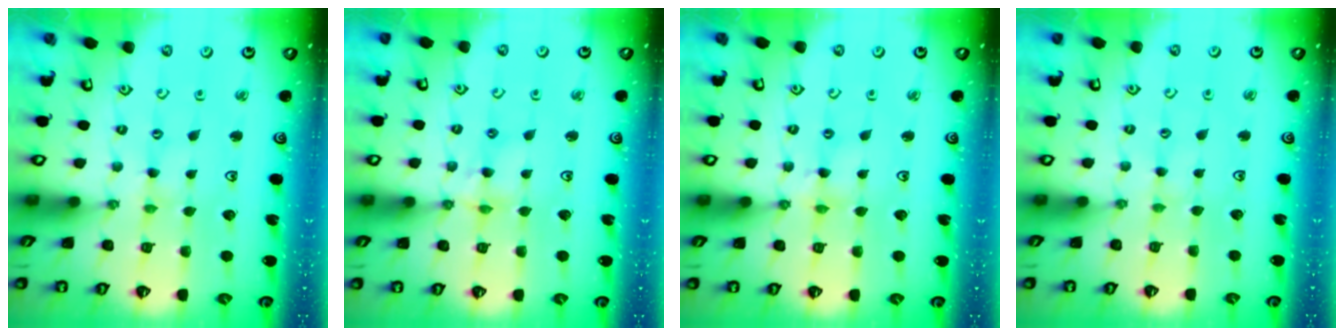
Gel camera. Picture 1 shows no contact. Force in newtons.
{"total": 4.8, "press": 4.7, "slide": 0.3}
{"total": 2.3, "press": 2.3, "slide": 0.3}
{"total": 1.2, "press": 1.2, "slide": 0.2}